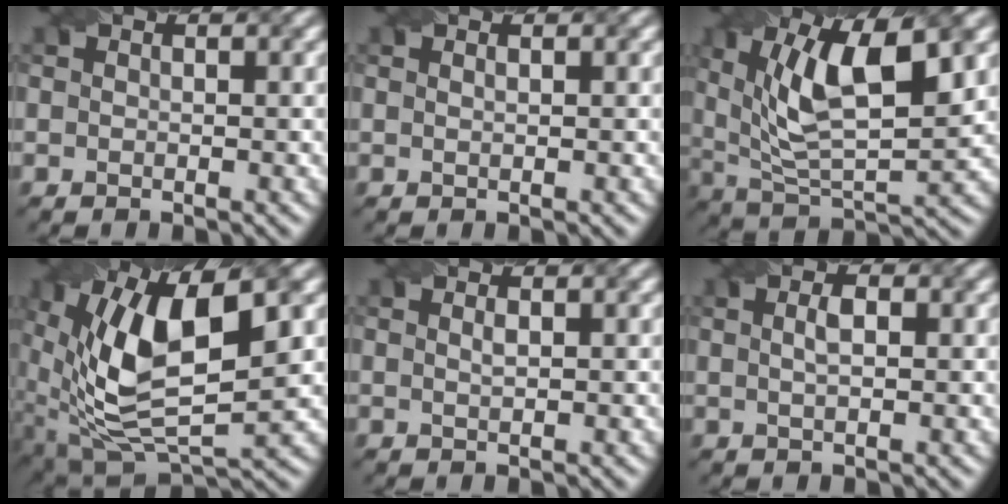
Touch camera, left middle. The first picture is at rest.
{"total": 0.7, "force": [0.4, 0.3, 0.5], "torque": [-0.004, -0.008, 0.002]}
{"total": 10.4, "force": [3.5, 3.9, 9.0], "torque": [-0.159, -0.005, 0.060]}
{"total": 13.5, "force": [2.2, 6.5, 11.6], "torque": [-0.219, -0.007, 0.045]}
{"total": 0.7, "force": [0.2, 0.2, 0.6], "torque": [-0.013, 0.001, 0.004]}
{"total": 1.8, "force": [0.4, 0.6, 1.6], "torque": [-0.027, -0.001, 0.008]}